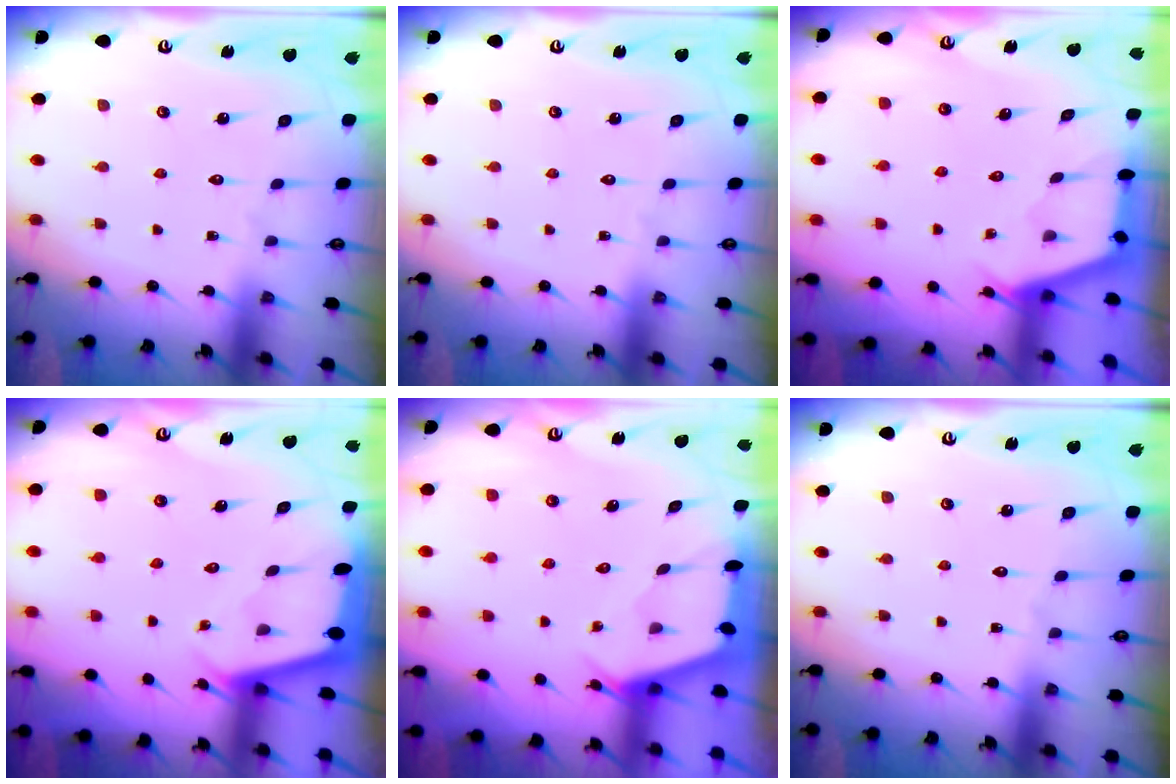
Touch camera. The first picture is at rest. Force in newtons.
{"total": 0.0}
{"total": 2.8, "press": 2.8, "slide": 0.4}
{"total": 2.1, "press": 2.1, "slide": 0.1}
{"total": 3.5, "press": 3.5, "slide": 0.1}
{"total": 0.0}